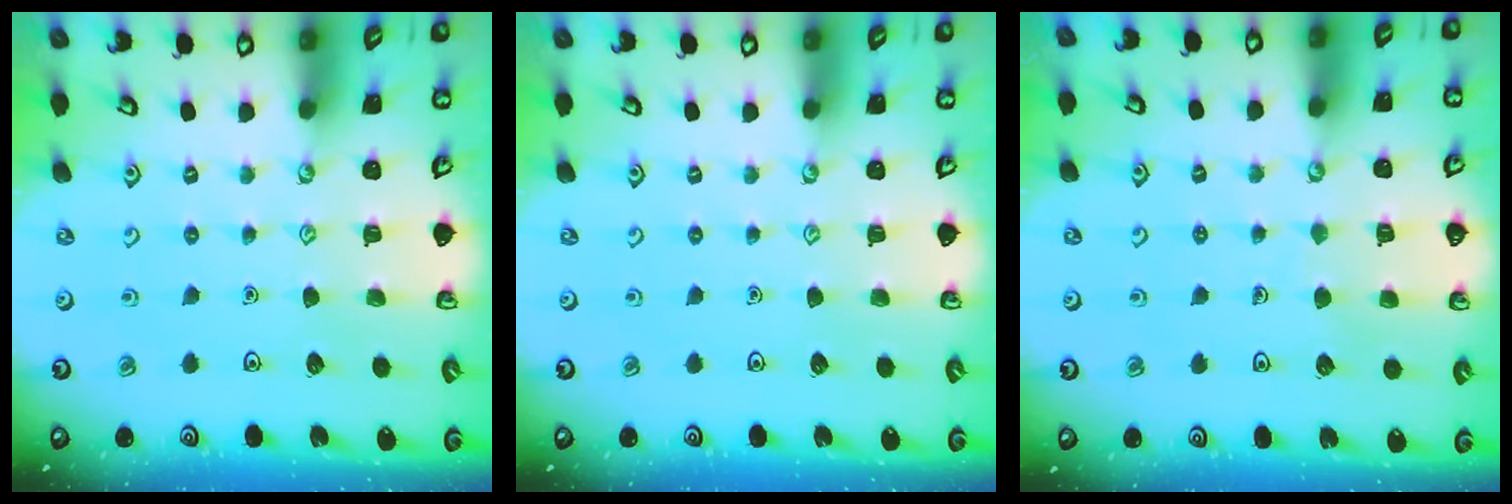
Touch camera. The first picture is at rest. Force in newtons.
{"total": 0.0}
{"total": 3.5, "press": 3.5, "slide": 0.3}